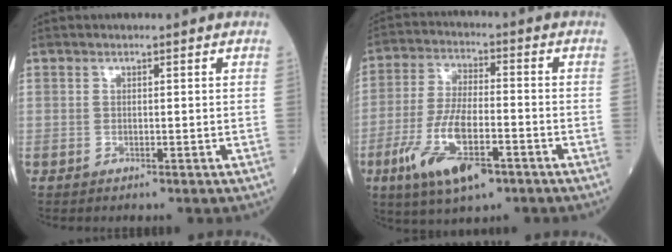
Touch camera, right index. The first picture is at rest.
{"total": 12.4, "force": [-5.8, 3.8, 10.3], "torque": [-0.209, -0.014, -0.101]}